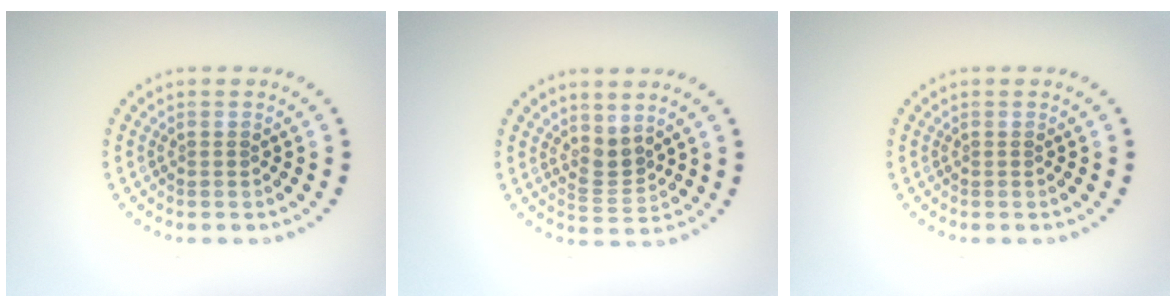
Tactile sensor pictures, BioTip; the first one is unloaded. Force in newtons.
{"total": 2.2, "press": 1.6, "slide": 1.6}
{"total": 0.0}